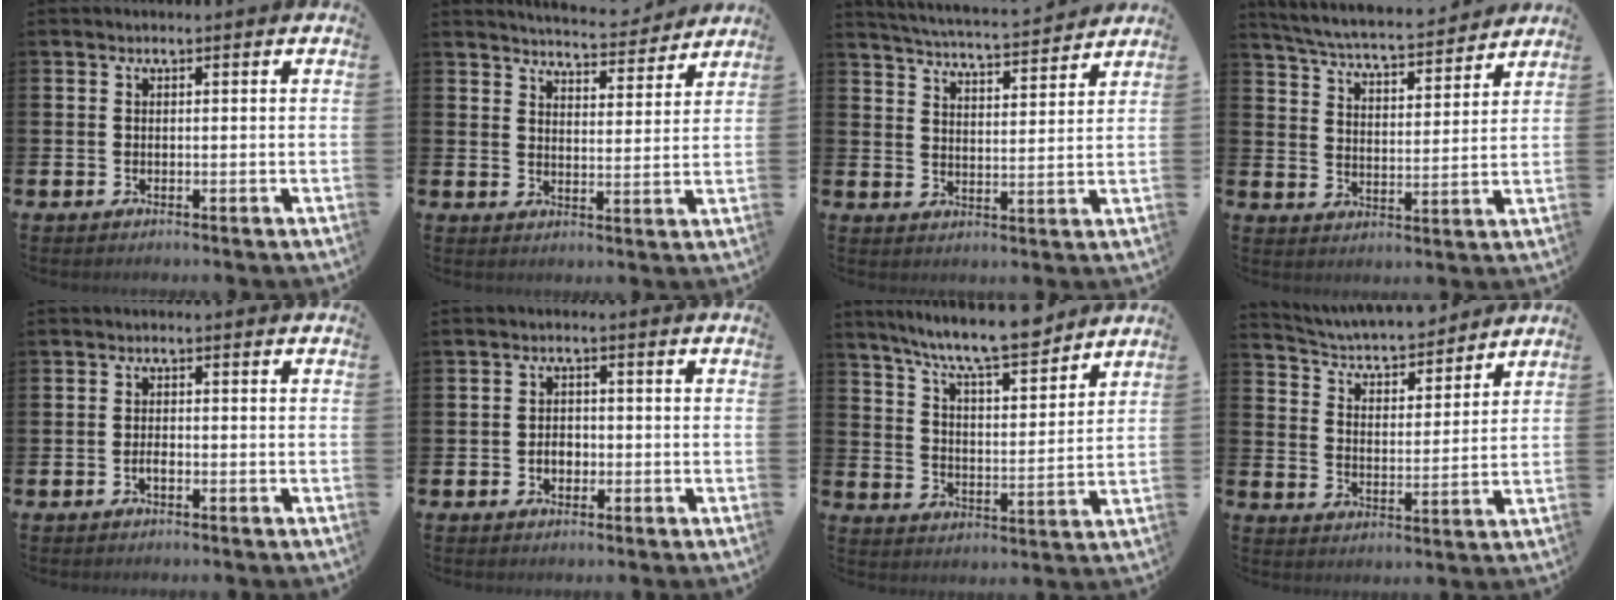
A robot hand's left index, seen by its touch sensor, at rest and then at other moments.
{"total": 5.6, "force": [5.6, 0.6, 0.4], "torque": [-0.012, -0.042, 0.097]}
{"total": 4.9, "force": [4.9, -0.1, 0.7], "torque": [-0.037, -0.039, 0.083]}
{"total": 5.7, "force": [5.5, 0.5, 1.3], "torque": [-0.056, -0.044, 0.094]}
{"total": 1.4, "force": [-0.7, 0.5, 1.1], "torque": [-0.021, 0.000, -0.013]}
{"total": 2.3, "force": [-0.7, 1.7, 1.4], "torque": [-0.020, 0.001, -0.018]}
{"total": 9.7, "force": [8.9, 0.8, 3.6], "torque": [-0.096, -0.050, 0.159]}
{"total": 5.1, "force": [4.8, 1.1, 0.9], "torque": [-0.049, -0.039, 0.080]}